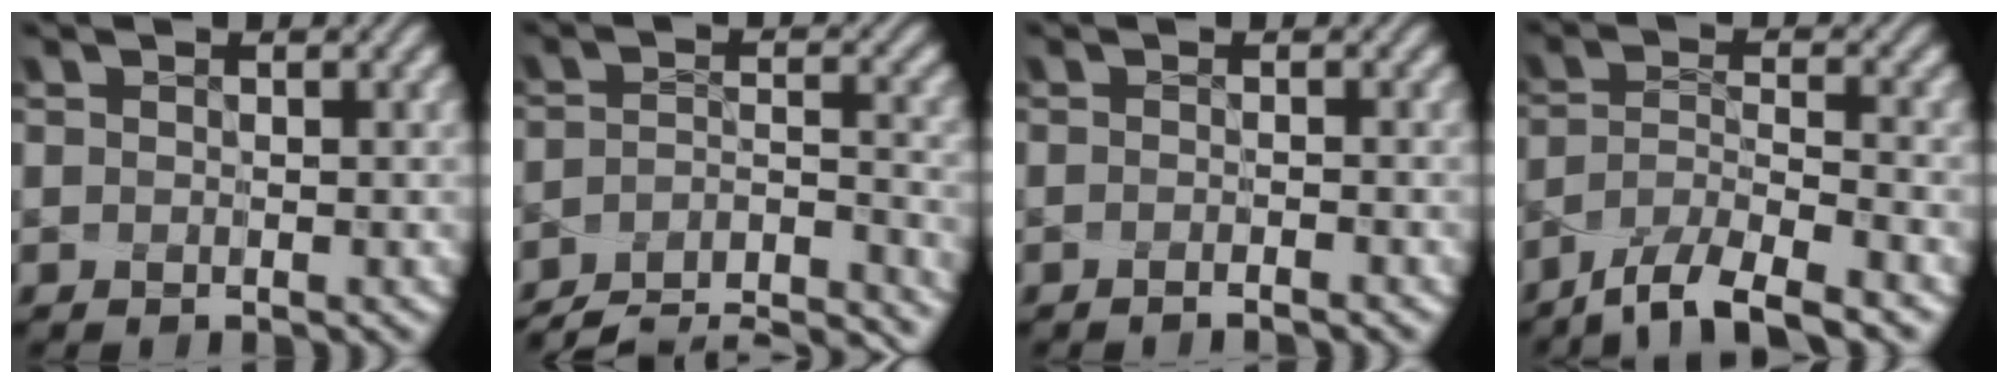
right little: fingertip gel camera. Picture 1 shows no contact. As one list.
[{"total": 11.3, "force": [-9.9, 3.8, 4.0], "torque": [-0.057, 0.009, -0.118]}, {"total": 0.8, "force": [-0.6, -0.3, 0.5], "torque": [-0.006, -0.002, -0.011]}, {"total": 7.4, "force": [-5.8, 1.8, 4.2], "torque": [-0.068, -0.001, -0.107]}]